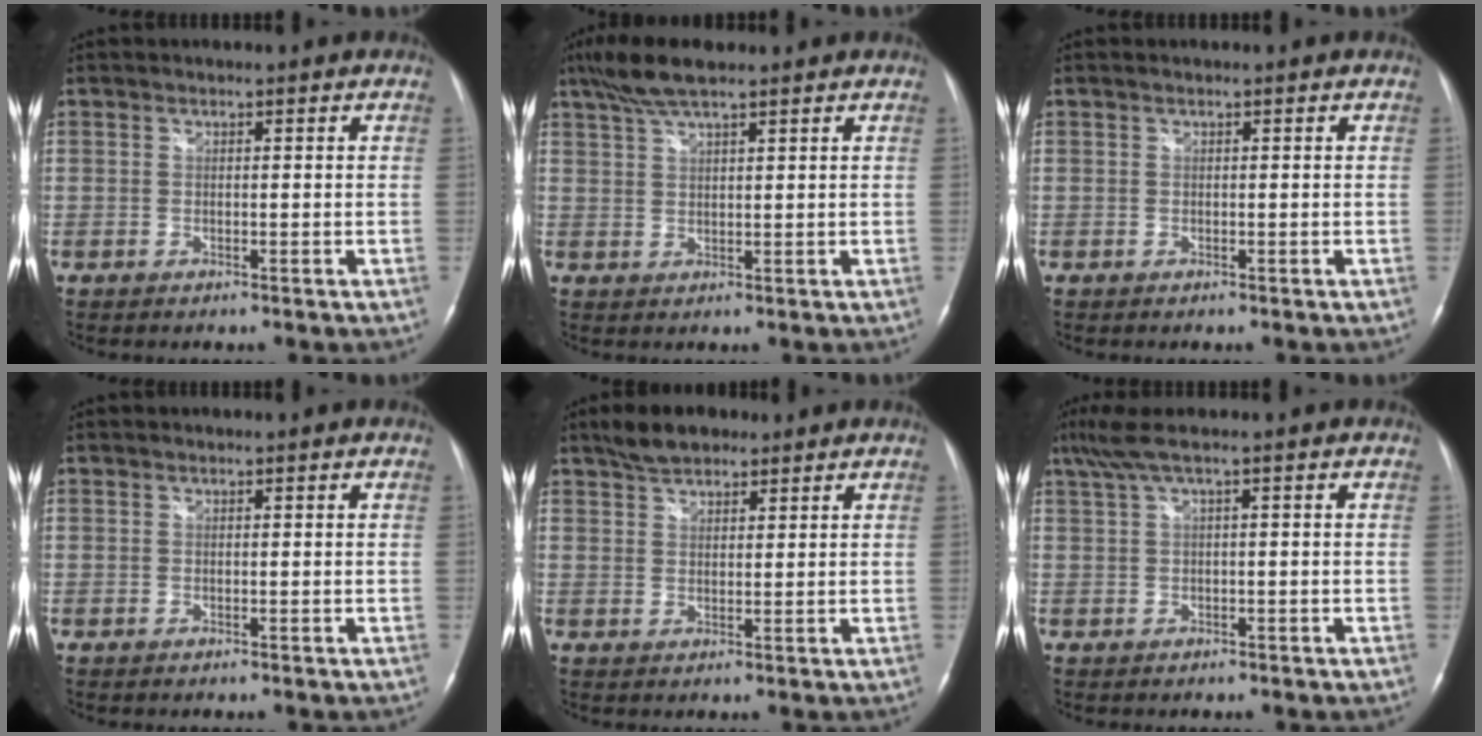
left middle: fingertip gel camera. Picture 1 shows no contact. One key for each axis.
{"total": 6.3, "fx": 4.8, "fy": 0.9, "fz": 4.0, "tx": -0.087, "ty": 0.020, "tz": 0.091}
{"total": 0.0}
{"total": 0.0}
{"total": 5.1, "fx": 3.9, "fy": 2.2, "fz": 2.3, "tx": -0.050, "ty": 0.013, "tz": 0.074}
{"total": 3.7, "fx": 1.6, "fy": -0.2, "fz": 3.3, "tx": -0.077, "ty": 0.032, "tz": 0.038}